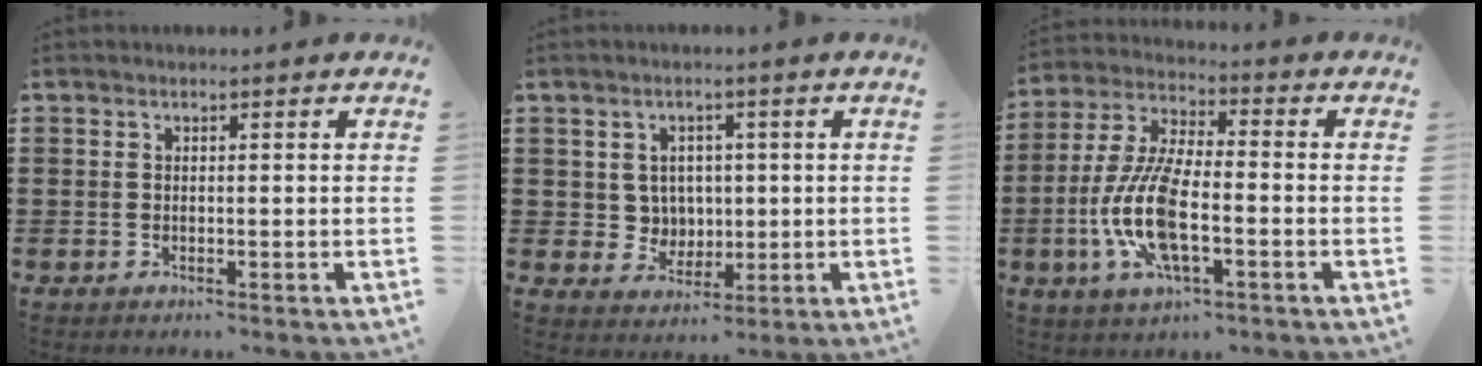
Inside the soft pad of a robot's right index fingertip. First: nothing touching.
{"total": 4.1, "force": [1.0, 3.9, 1.0], "torque": [-0.038, 0.011, 0.017]}
{"total": 11.4, "force": [-3.2, 4.1, 10.2], "torque": [-0.236, -0.012, -0.065]}